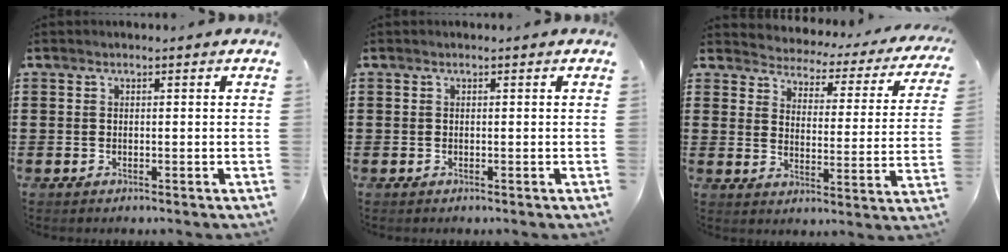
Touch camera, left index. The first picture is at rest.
{"total": 0.0}
{"total": 2.3, "force": [2.2, 0.3, -0.1], "torque": [-0.020, -0.028, 0.028]}